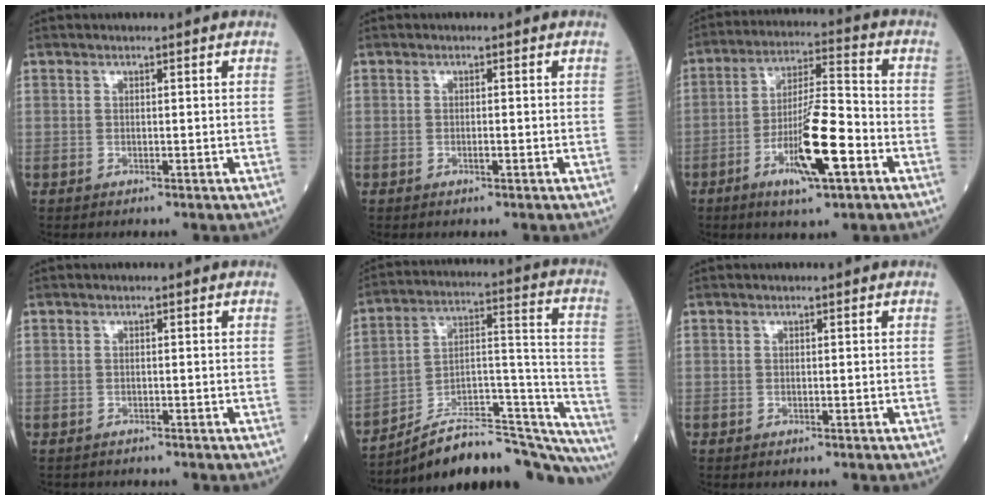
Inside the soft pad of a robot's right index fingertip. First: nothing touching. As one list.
[{"total": 0.9, "force": [-0.4, 0.1, 0.8], "torque": [-0.016, 0.000, -0.005]}, {"total": 12.7, "force": [-5.1, 1.7, 11.5], "torque": [-0.205, -0.006, -0.088]}, {"total": 1.2, "force": [-1.0, 0.6, -0.2], "torque": [-0.011, 0.000, -0.019]}, {"total": 25.7, "force": [-23.0, 4.8, 10.5], "torque": [-0.092, 0.047, -0.335]}, {"total": 0.0}]